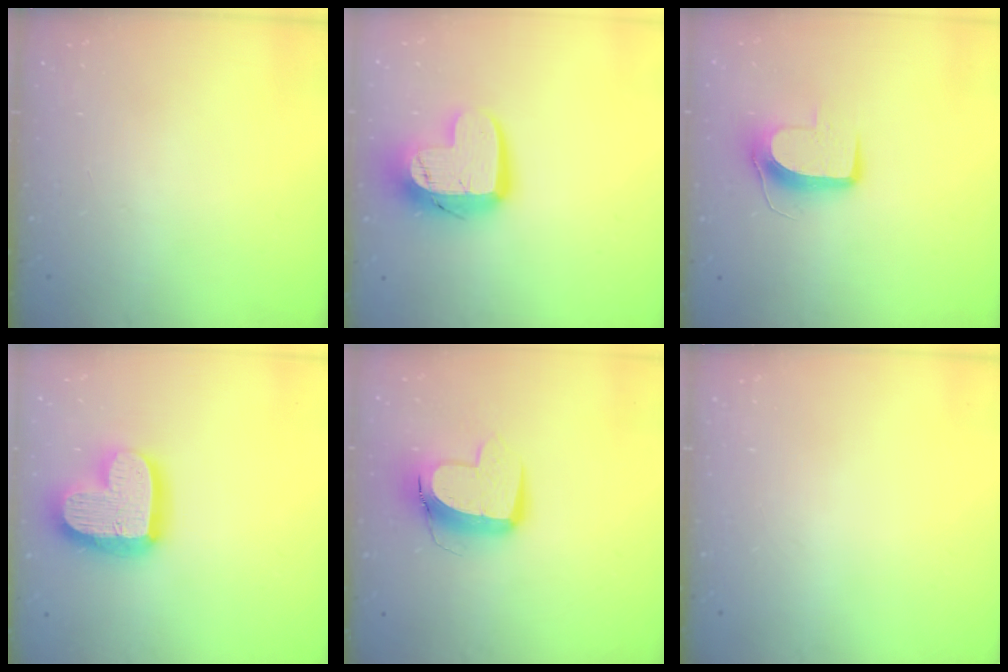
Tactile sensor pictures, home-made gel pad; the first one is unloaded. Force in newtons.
{"total": 15.1, "press": 15.0, "slide": 1.2}
{"total": 9.6, "press": 9.6, "slide": 0.3}
{"total": 19.2, "press": 19.1, "slide": 1.4}
{"total": 11.5, "press": 11.4, "slide": 1.2}
{"total": 0.0}